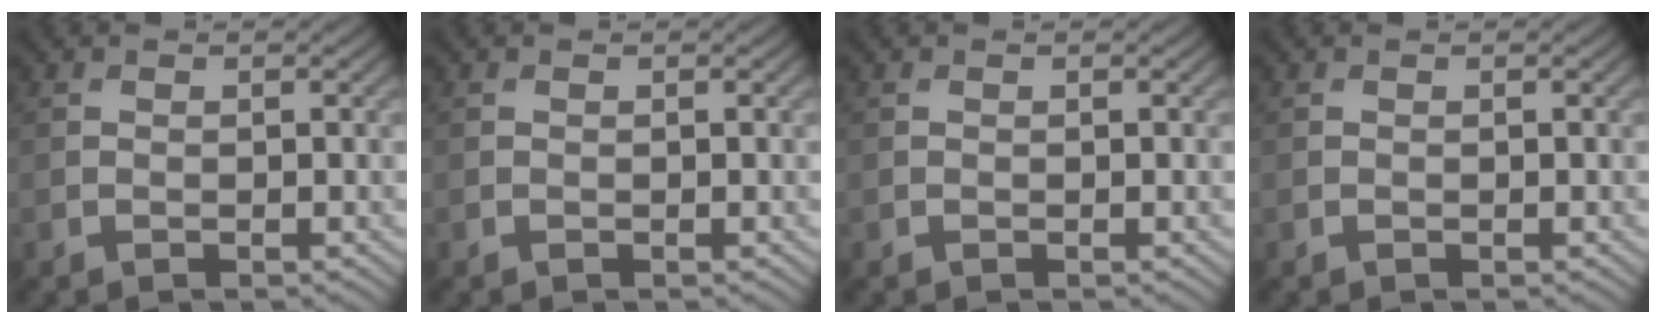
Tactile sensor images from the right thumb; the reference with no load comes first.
{"total": 0.0}
{"total": 0.0}
{"total": 0.0}